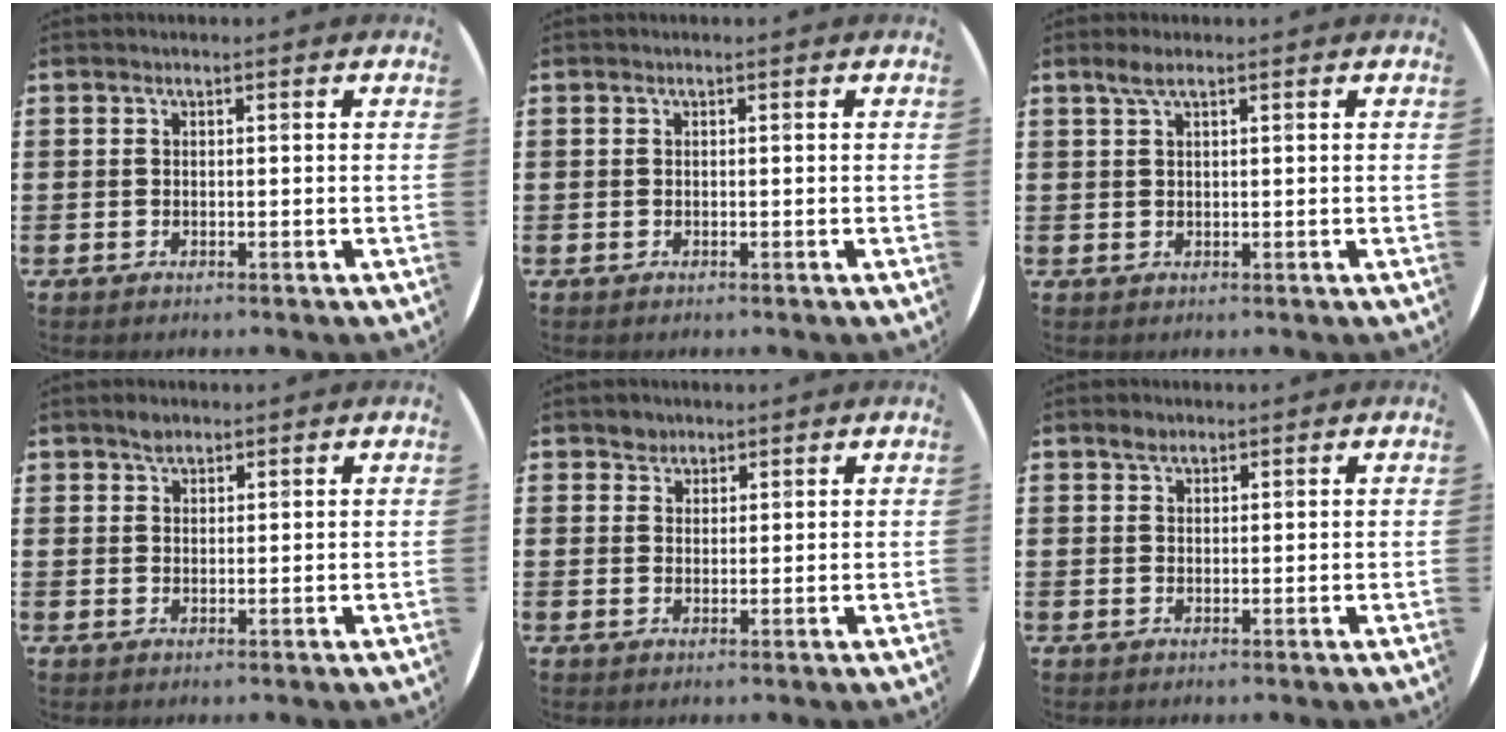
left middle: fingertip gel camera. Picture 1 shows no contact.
{"total": 0.0}
{"total": 1.8, "force": [1.2, 0.3, 1.4], "torque": [-0.028, 0.004, 0.020]}
{"total": 1.8, "force": [1.5, 0.8, 0.3], "torque": [0.001, 0.000, 0.028]}
{"total": 2.1, "force": [1.8, 1.1, -0.1], "torque": [0.007, -0.002, 0.034]}
{"total": 1.5, "force": [1.3, 0.6, 0.5], "torque": [-0.003, 0.001, 0.022]}